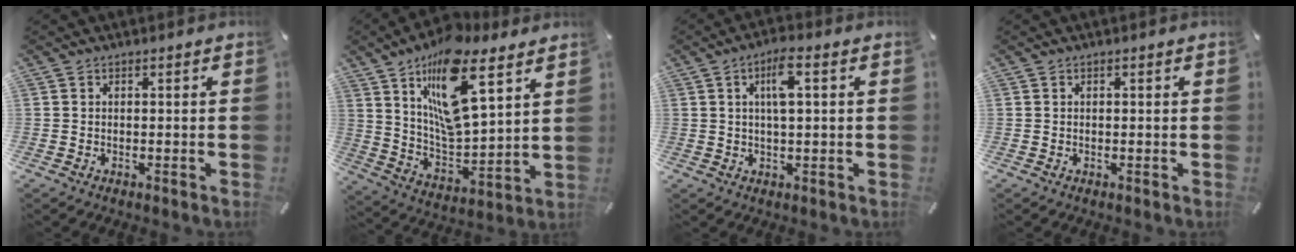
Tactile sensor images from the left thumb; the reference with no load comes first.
{"total": 19.7, "force": [11.7, 8.3, 13.6], "torque": [-0.260, -0.053, 0.202]}
{"total": 6.2, "force": [1.6, 1.7, 5.8], "torque": [-0.108, 0.003, 0.023]}
{"total": 0.0}